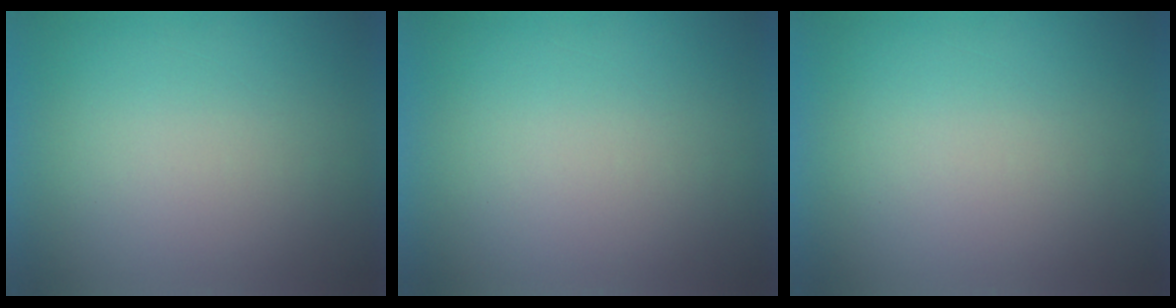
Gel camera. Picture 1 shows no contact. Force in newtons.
{"total": 0.0}
{"total": 0.0}